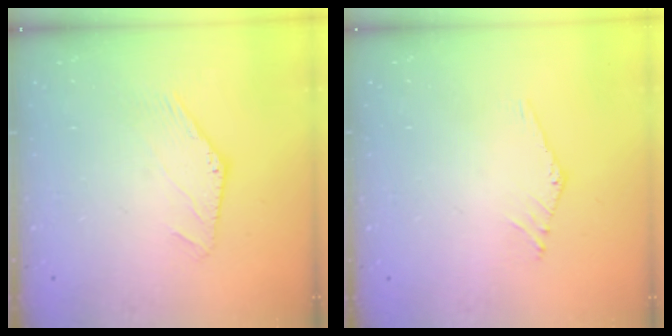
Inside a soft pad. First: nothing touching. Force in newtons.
{"total": 0.8, "press": 0.7, "slide": 0.1}